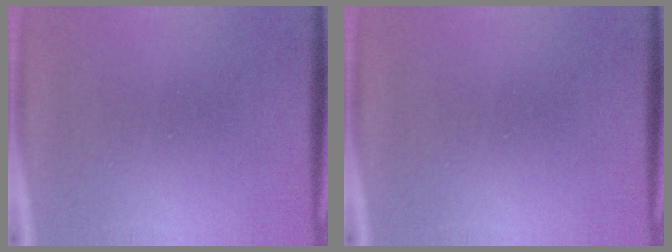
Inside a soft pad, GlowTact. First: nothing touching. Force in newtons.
{"total": 0.0}